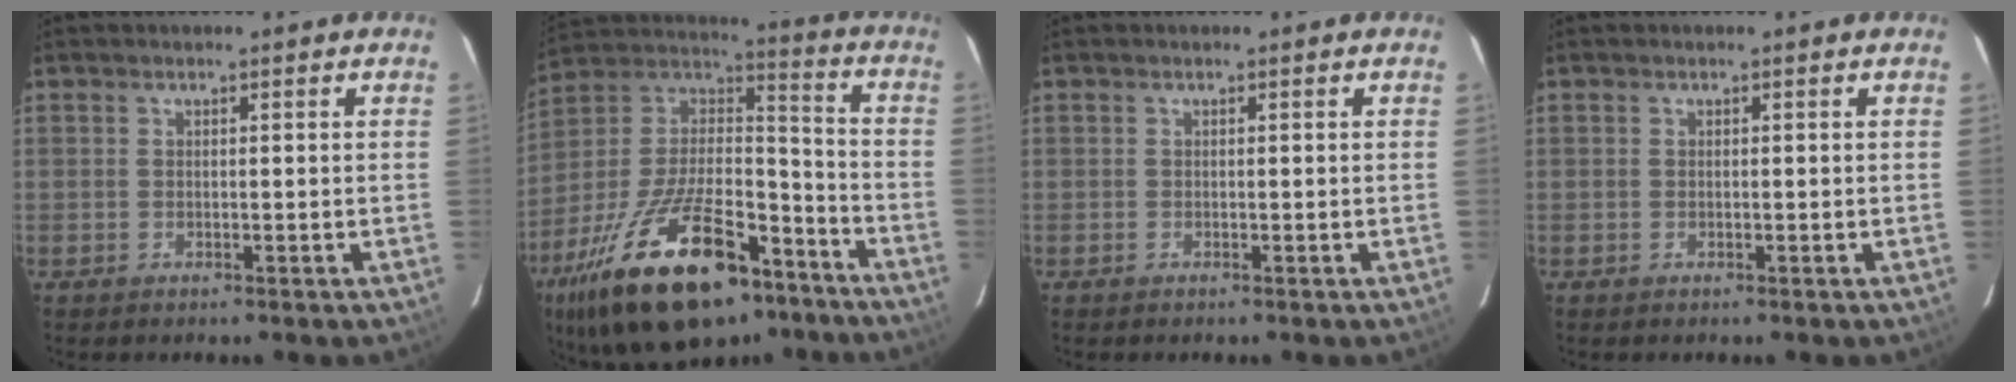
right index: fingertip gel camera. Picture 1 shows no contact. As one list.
[{"total": 30.1, "force": [-18.7, 13.4, 19.4], "torque": [-0.370, -0.005, -0.289]}, {"total": 0.0}, {"total": 0.0}]